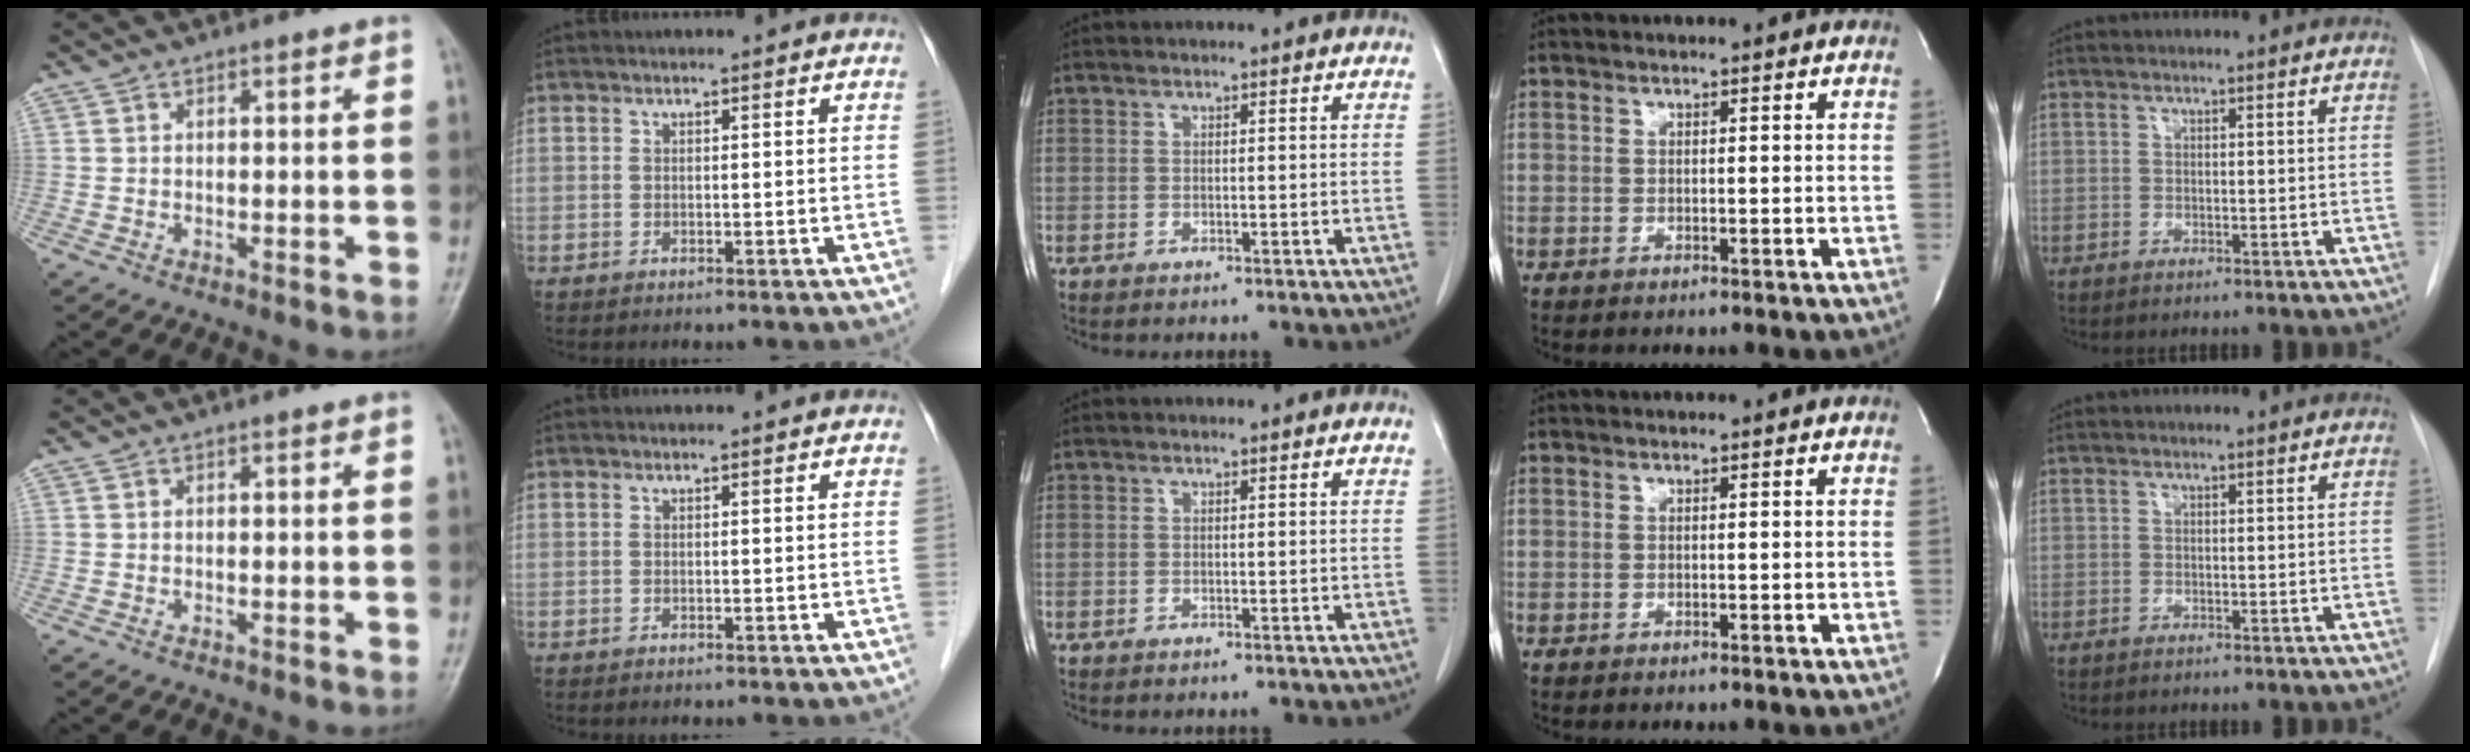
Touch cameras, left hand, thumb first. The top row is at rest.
{}